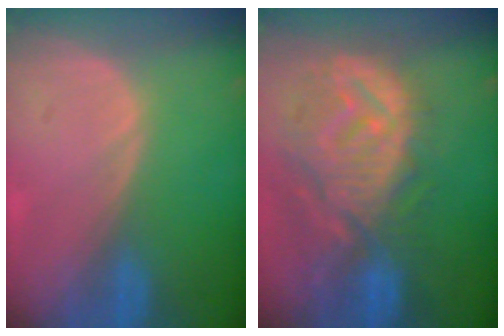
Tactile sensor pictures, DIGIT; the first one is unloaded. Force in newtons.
{"total": 12.3, "press": 11.0, "slide": 5.4}